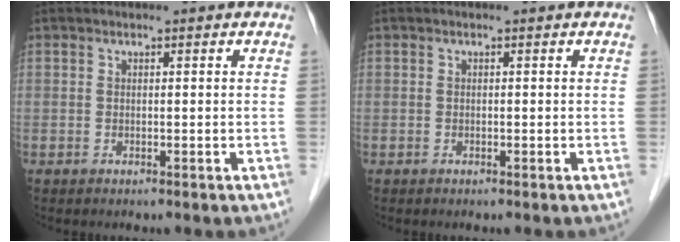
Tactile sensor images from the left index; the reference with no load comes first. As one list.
[{"total": 0.0}]